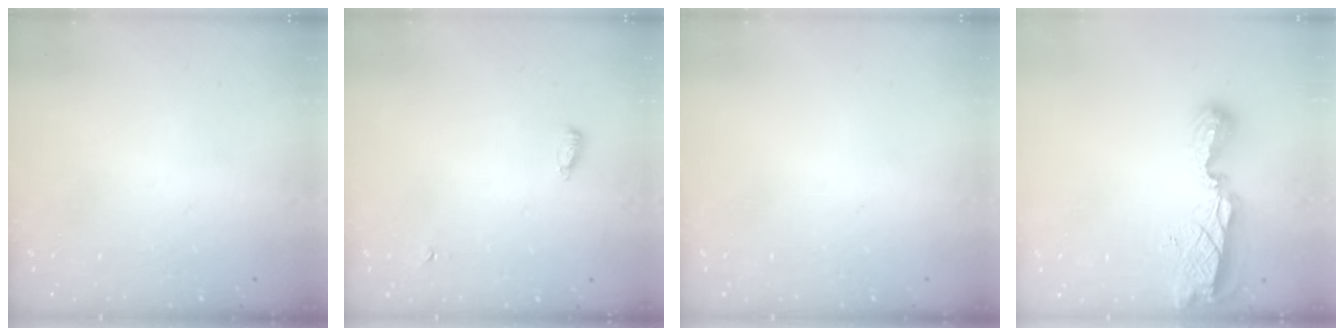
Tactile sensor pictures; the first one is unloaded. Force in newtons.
{"total": 8.9, "press": 6.0, "slide": 6.5}
{"total": 0.0}
{"total": 8.5, "press": 8.4, "slide": 1.2}